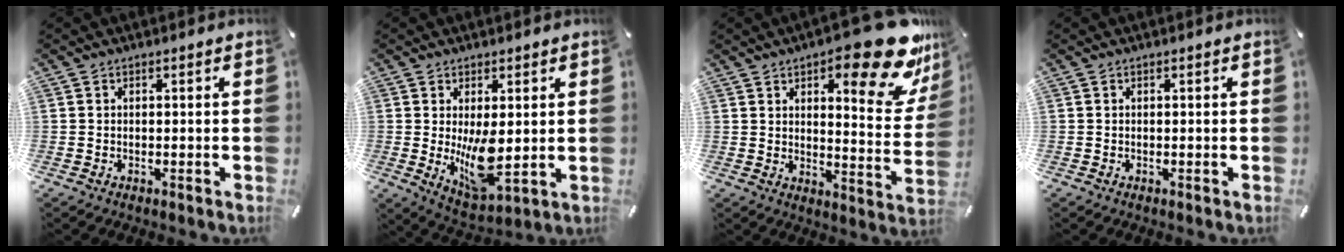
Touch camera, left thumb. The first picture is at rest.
{"total": 10.6, "force": [1.0, 4.9, 9.3], "torque": [-0.153, -0.033, 0.023]}
{"total": 20.9, "force": [13.3, 7.1, 14.4], "torque": [-0.182, -0.104, 0.215]}
{"total": 0.0}